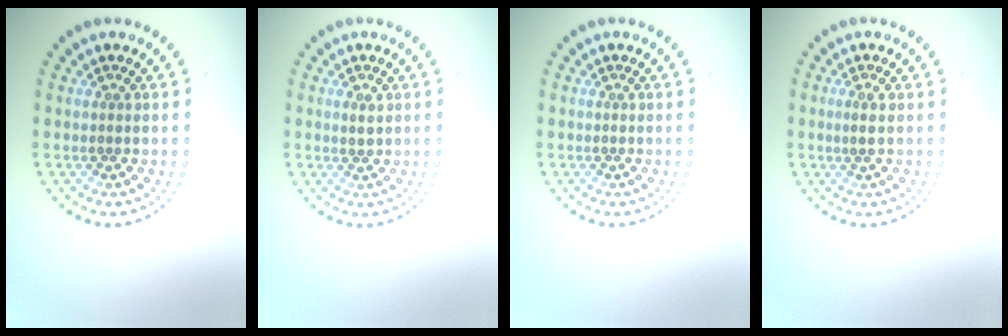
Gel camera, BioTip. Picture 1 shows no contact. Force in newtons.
{"total": 1.2, "press": 1.1, "slide": 0.3}
{"total": 0.0}
{"total": 1.0, "press": 0.9, "slide": 0.3}